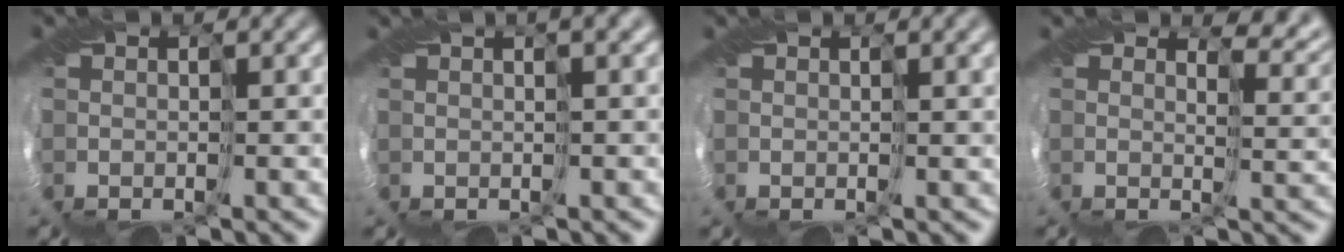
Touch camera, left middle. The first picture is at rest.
{"total": 4.2, "force": [2.4, 1.2, 3.2], "torque": [-0.035, 0.021, 0.016]}
{"total": 1.8, "force": [0.9, 0.3, 1.6], "torque": [-0.019, 0.003, 0.011]}
{"total": 5.3, "force": [3.6, 2.0, 3.3], "torque": [-0.045, 0.003, 0.041]}